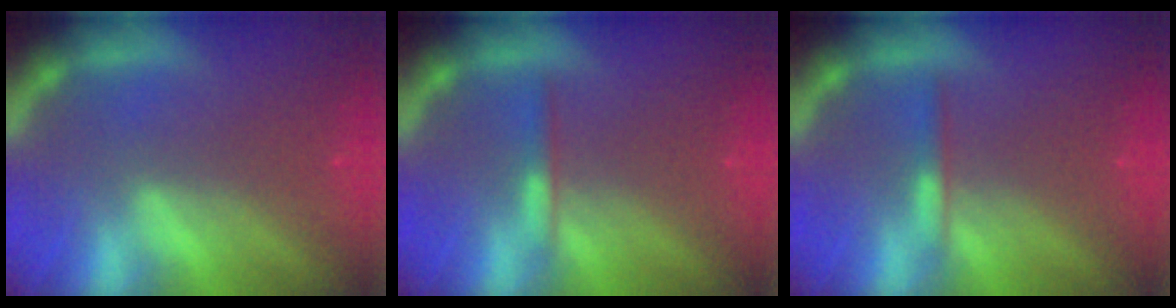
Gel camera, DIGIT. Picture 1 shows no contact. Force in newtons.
{"total": 1.4}
{"total": 1.4}